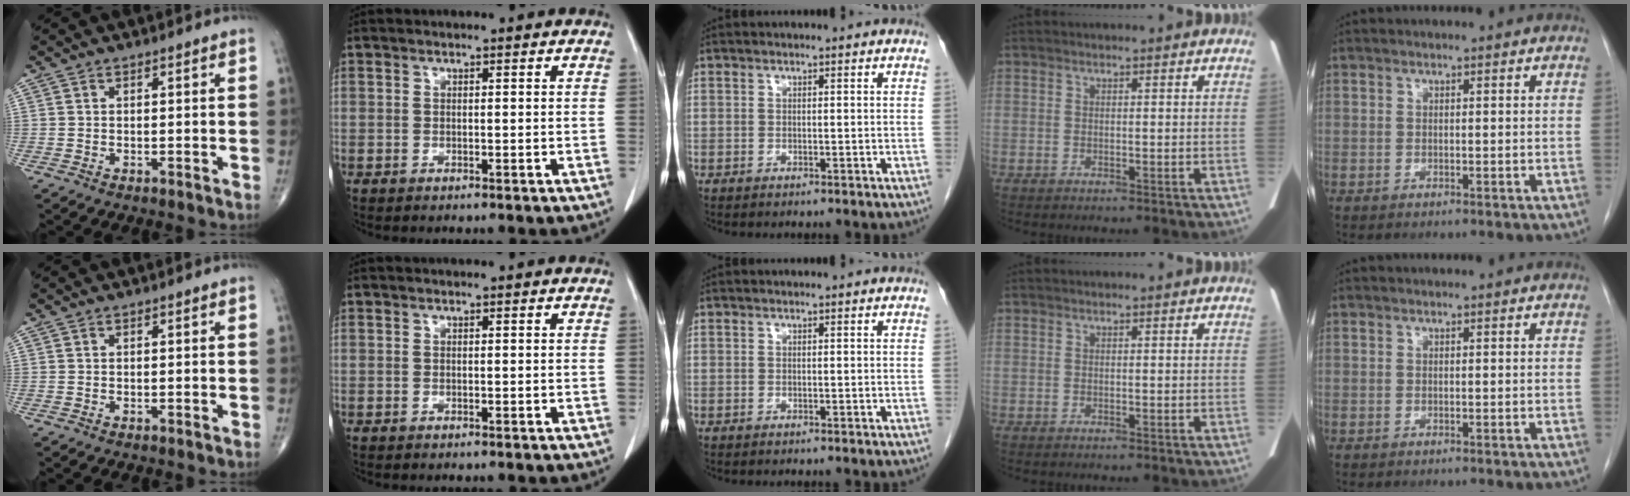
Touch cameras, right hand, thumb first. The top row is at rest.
{}